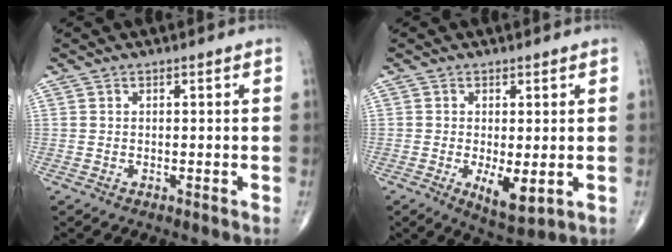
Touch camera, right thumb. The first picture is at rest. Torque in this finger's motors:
{"motor_torque": [0.39, 0.80, -0.01, -0.06, 0.16]}